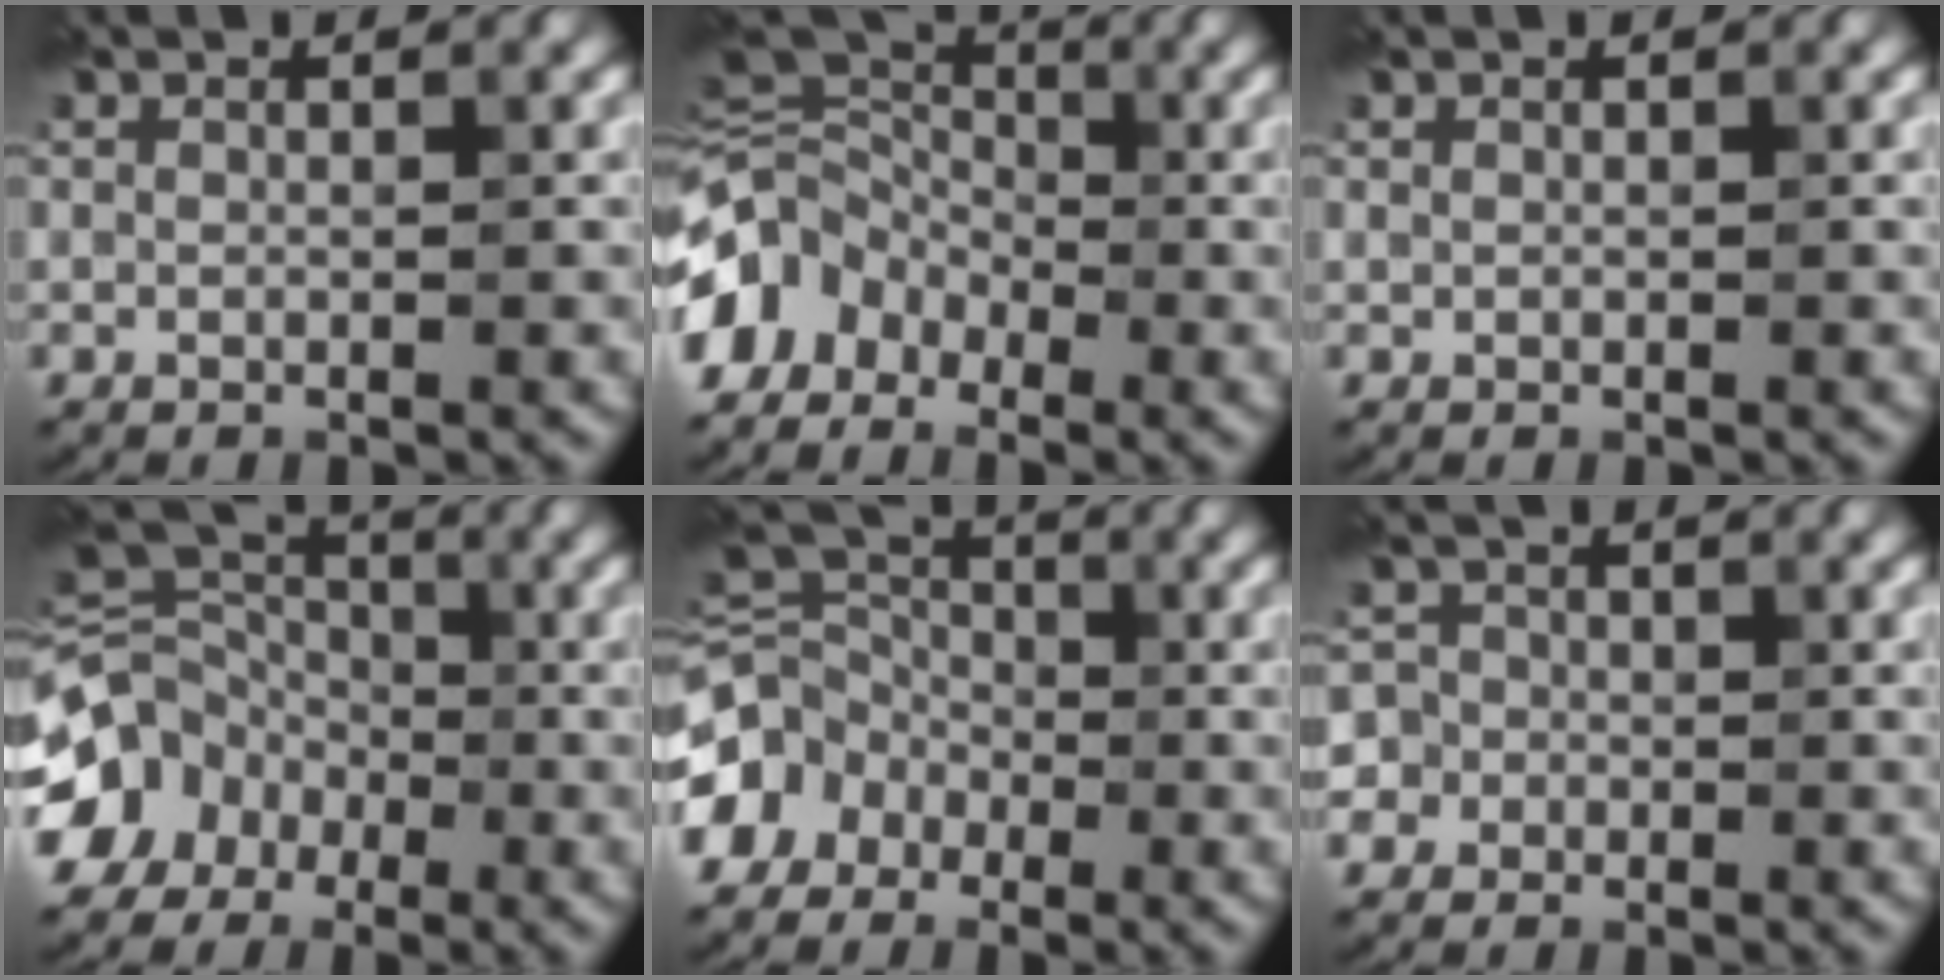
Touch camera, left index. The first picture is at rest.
{"total": 6.9, "force": [-3.8, 4.9, 2.9], "torque": [-0.038, 0.013, -0.077]}
{"total": 0.0}
{"total": 11.3, "force": [-5.5, 9.1, 3.7], "torque": [-0.083, -0.013, -0.114]}
{"total": 9.0, "force": [-4.1, 7.0, 3.9], "torque": [-0.073, -0.002, -0.086]}
{"total": 5.2, "force": [-1.9, 4.7, 0.6], "torque": [-0.004, 0.018, -0.066]}